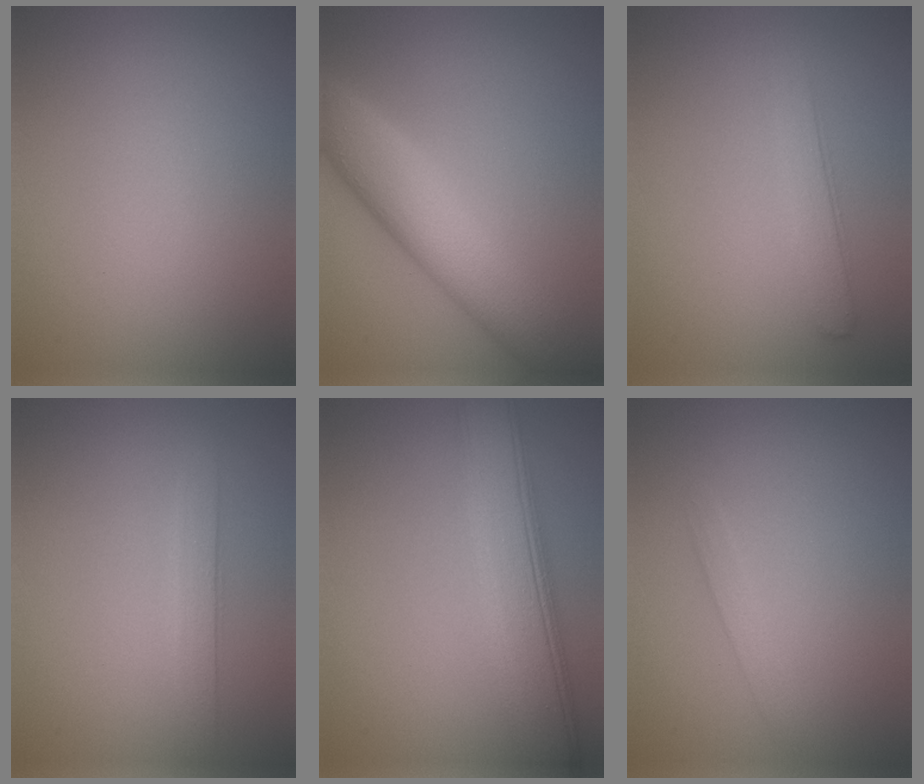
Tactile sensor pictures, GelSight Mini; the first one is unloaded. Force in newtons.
{"total": 7.6, "press": 7.6, "slide": 0.2}
{"total": 2.2, "press": 2.2, "slide": 0.1}
{"total": 2.1, "press": 2.1, "slide": 0.1}
{"total": 7.6, "press": 7.6, "slide": 0.4}
{"total": 1.1, "press": 1.1, "slide": 0.0}